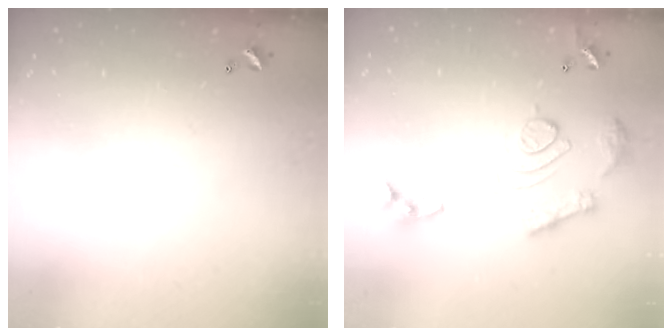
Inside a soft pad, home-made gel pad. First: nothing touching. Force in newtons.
{"total": 14.5, "press": 14.4, "slide": 1.3}